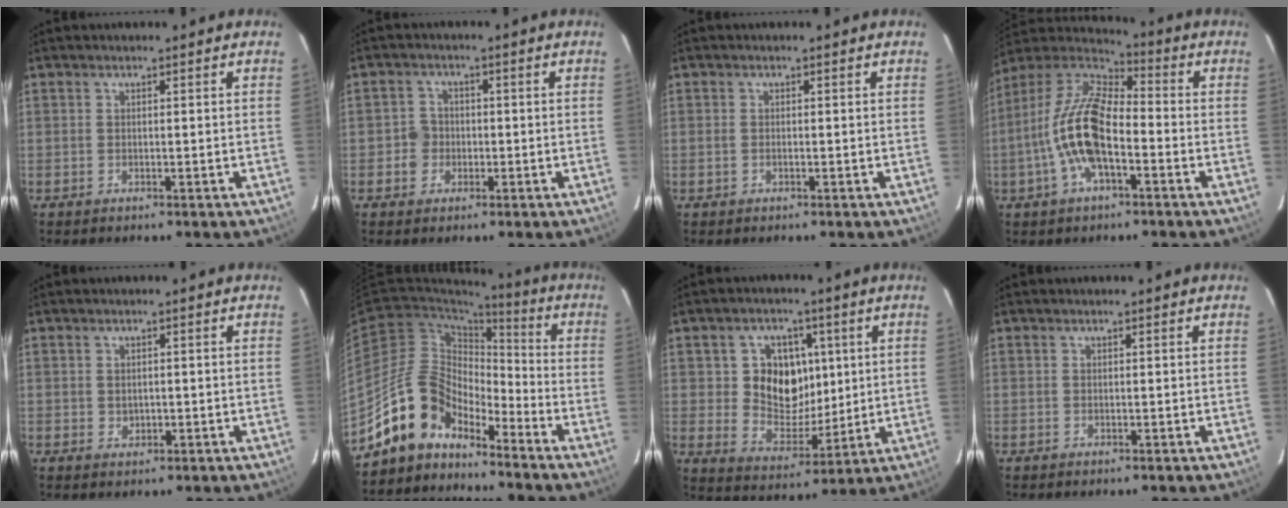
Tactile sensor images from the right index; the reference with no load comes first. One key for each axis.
{"total": 3.4, "fx": -1.0, "fy": 3.2, "fz": 0.6, "tx": -0.009, "ty": 0.012, "tz": -0.018}
{"total": 0.7, "fx": -0.2, "fy": 0.4, "fz": 0.6, "tx": -0.013, "ty": 0.000, "tz": -0.005}
{"total": 15.4, "fx": -4.0, "fy": 6.5, "fz": 13.4, "tx": -0.270, "ty": 0.005, "tz": -0.082}
{"total": 1.5, "fx": 0.0, "fy": 1.4, "fz": 0.7, "tx": -0.008, "ty": 0.001, "tz": 0.004}
{"total": 12.3, "fx": -10.2, "fy": 5.8, "fz": 3.7, "tx": -0.073, "ty": 0.032, "tz": -0.196}
{"total": 10.8, "fx": 2.2, "fy": 9.1, "fz": 5.5, "tx": -0.109, "ty": 0.004, "tz": 0.048}
{"total": 0.0}